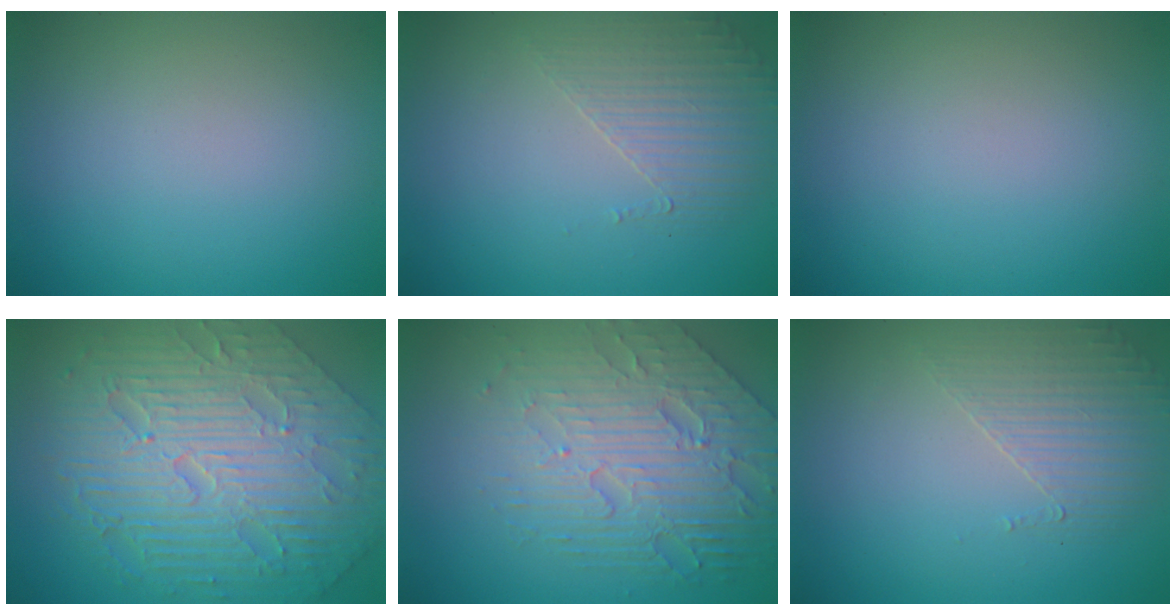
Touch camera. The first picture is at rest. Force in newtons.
{"total": 1.8, "press": 1.2, "slide": 1.3}
{"total": 0.0}
{"total": 11.2, "press": 7.5, "slide": 8.4}
{"total": 7.8, "press": 5.4, "slide": 5.6}
{"total": 1.8, "press": 1.2, "slide": 1.3}